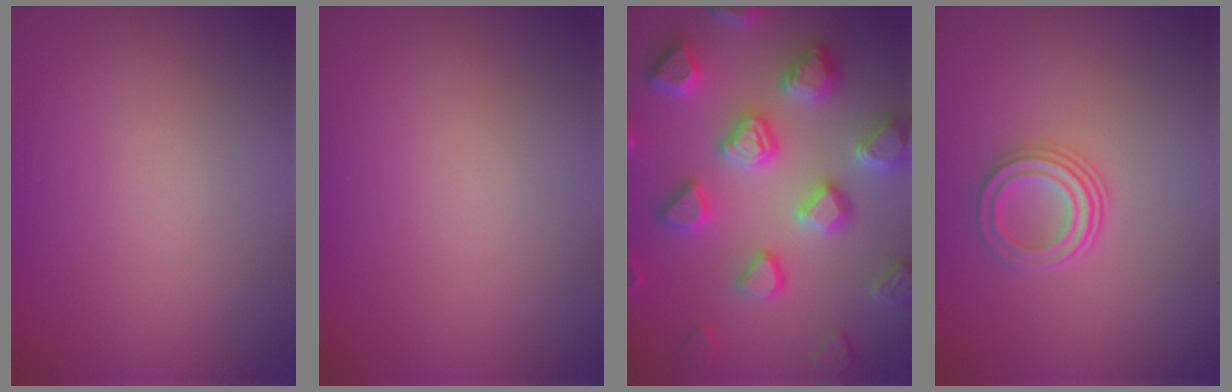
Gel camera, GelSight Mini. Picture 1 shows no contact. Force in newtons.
{"total": 0.0}
{"total": 7.3, "press": 7.1, "slide": 1.6}
{"total": 2.5, "press": 2.1, "slide": 1.4}